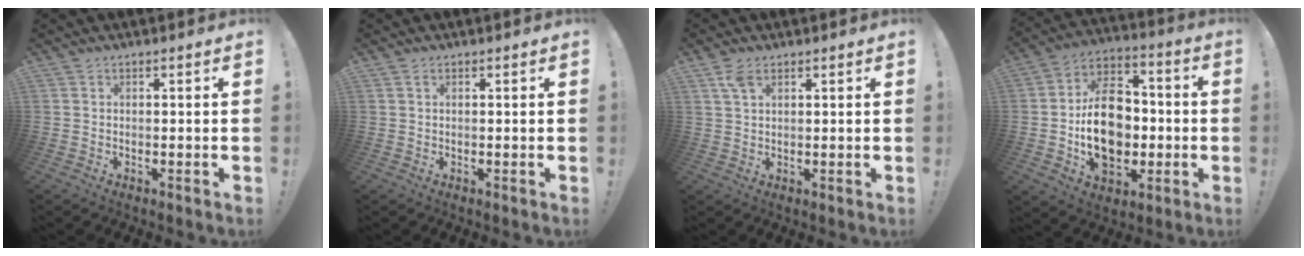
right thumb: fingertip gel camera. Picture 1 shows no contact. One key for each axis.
{"total": 0.9, "fx": 0.4, "fy": 0.3, "fz": 0.7, "tx": -0.012, "ty": 0.000, "tz": 0.007}
{"total": 4.2, "fx": 2.3, "fy": 2.0, "fz": 2.9, "tx": -0.050, "ty": -0.009, "tz": 0.042}
{"total": 19.4, "fx": -1.7, "fy": 14.1, "fz": 13.2, "tx": -0.219, "ty": 0.014, "tz": -0.021}